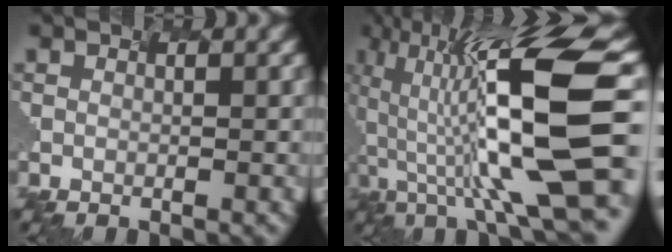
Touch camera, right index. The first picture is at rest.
{"total": 12.5, "force": [-1.0, 2.1, 12.3], "torque": [-0.228, 0.023, 0.012]}